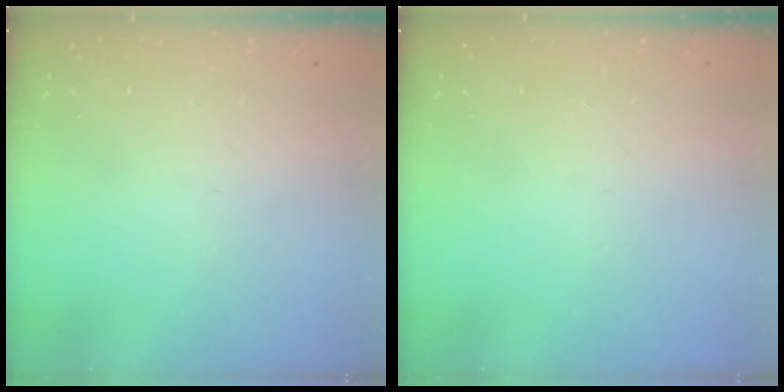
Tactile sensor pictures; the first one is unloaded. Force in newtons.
{"total": 0.0}